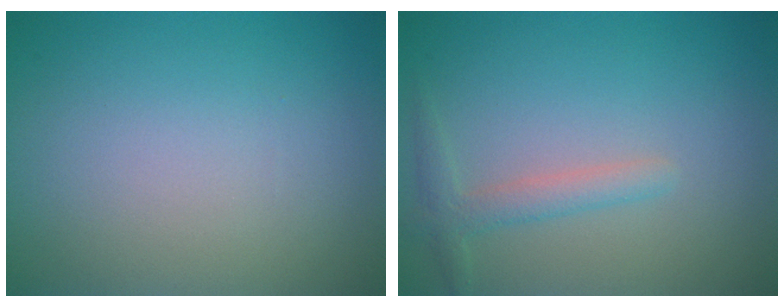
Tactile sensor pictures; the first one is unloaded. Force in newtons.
{"total": 2.0, "press": 2.0, "slide": 0.1}